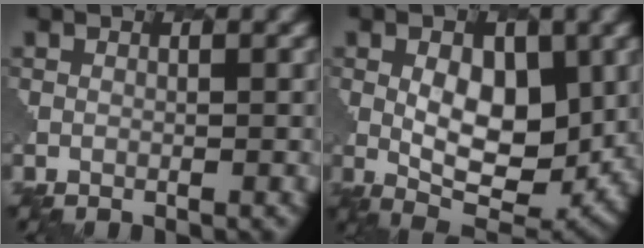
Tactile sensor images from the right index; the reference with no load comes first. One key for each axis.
{"total": 6.9, "fx": 0.8, "fy": 3.8, "fz": 5.7, "tx": -0.091, "ty": -0.009, "tz": 0.017}